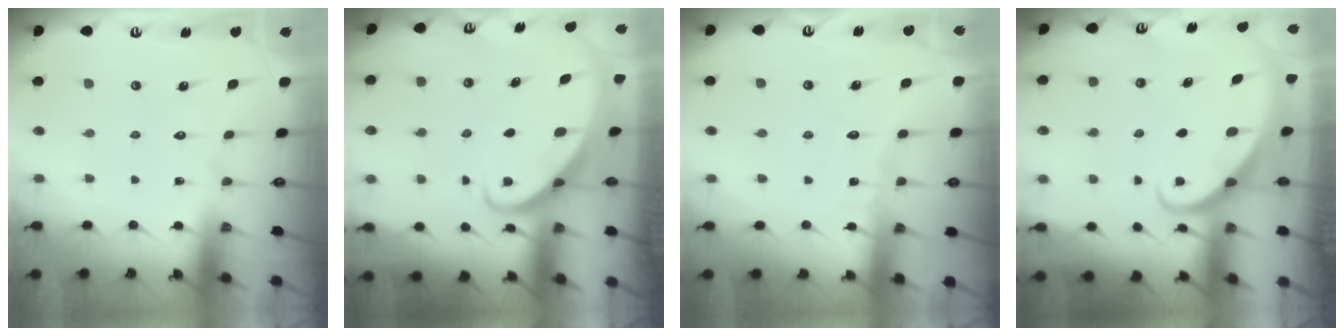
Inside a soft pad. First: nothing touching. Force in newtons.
{"total": 2.4, "press": 2.4, "slide": 0.3}
{"total": 2.4, "press": 2.4, "slide": 0.3}
{"total": 2.4, "press": 2.4, "slide": 0.2}